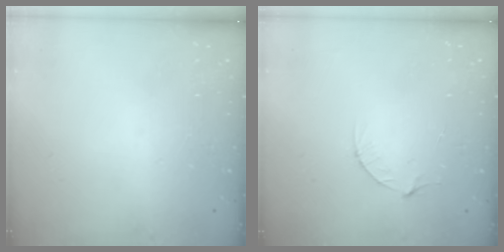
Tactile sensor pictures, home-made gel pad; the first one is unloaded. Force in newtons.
{"total": 4.1, "press": 4.1, "slide": 0.4}